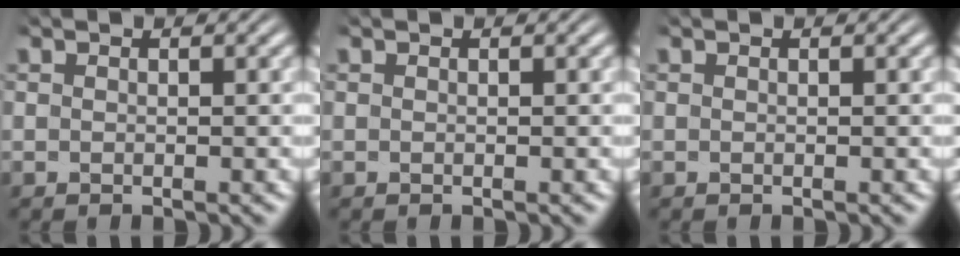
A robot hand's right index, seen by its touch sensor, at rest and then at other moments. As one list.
[{"total": 0.0}, {"total": 0.0}]